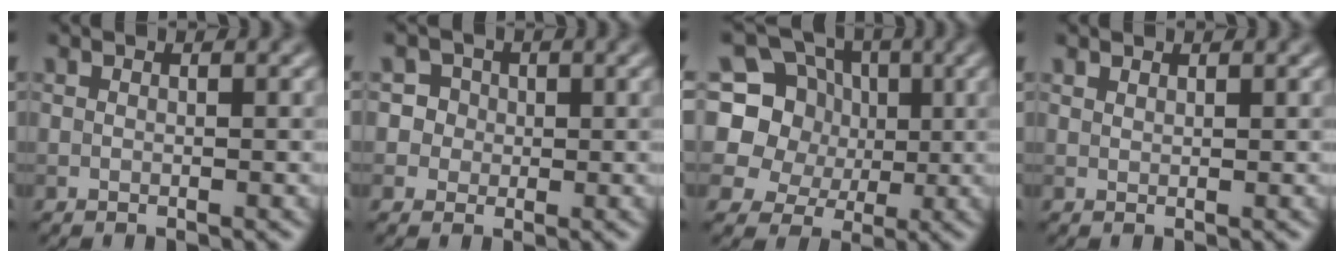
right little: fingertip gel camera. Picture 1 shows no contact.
{"total": 3.9, "force": [1.4, 3.4, 1.2], "torque": [-0.002, 0.016, 0.013]}
{"total": 11.3, "force": [2.7, 10.0, 4.5], "torque": [-0.111, 0.036, 0.029]}
{"total": 0.8, "force": [0.7, 0.2, 0.1], "torque": [-0.002, -0.001, 0.015]}